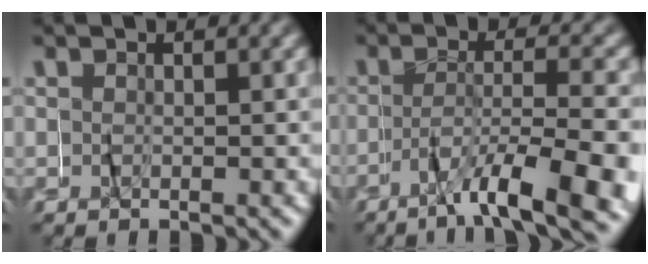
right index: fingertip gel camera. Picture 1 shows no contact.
{"total": 8.3, "force": [-5.8, 0.4, 6.0], "torque": [-0.094, -0.013, -0.086]}